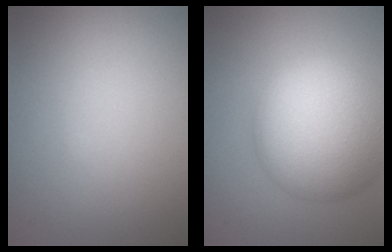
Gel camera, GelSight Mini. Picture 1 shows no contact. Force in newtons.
{"total": 11.3, "press": 11.3, "slide": 0.4}